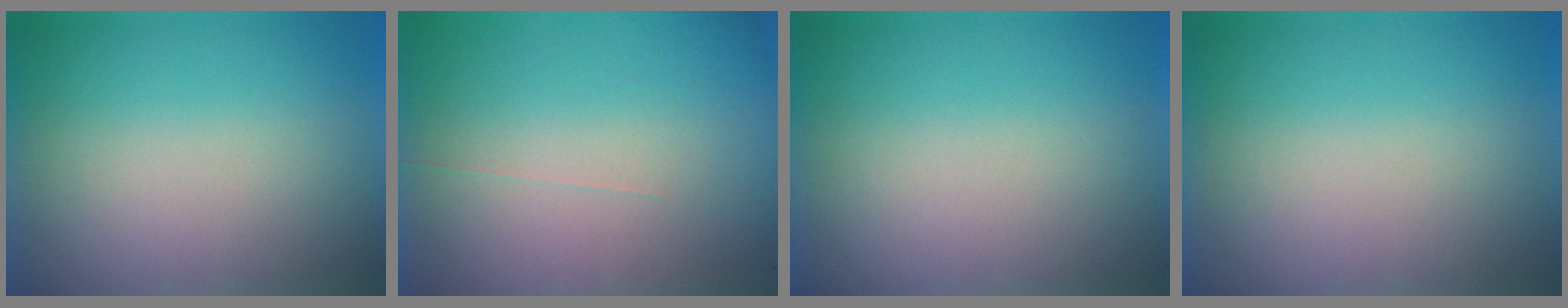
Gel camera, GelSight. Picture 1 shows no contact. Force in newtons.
{"total": 5.6}
{"total": 0.0}
{"total": 10.6}